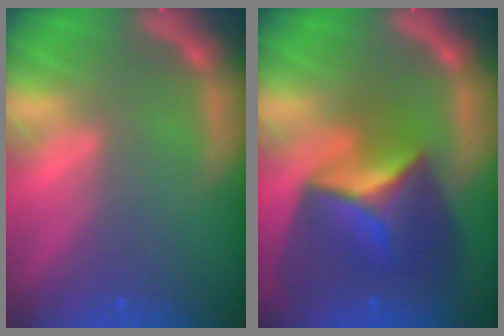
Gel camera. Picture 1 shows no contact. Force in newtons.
{"total": 9.4}